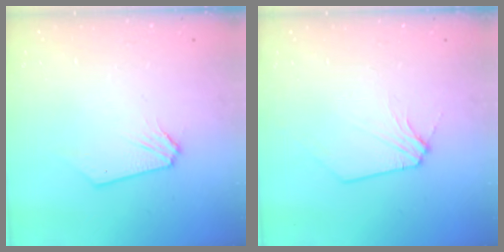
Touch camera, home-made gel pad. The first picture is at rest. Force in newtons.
{"total": 2.3, "press": 2.2, "slide": 0.5}